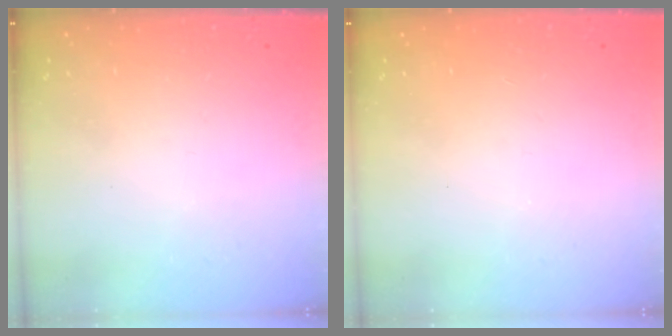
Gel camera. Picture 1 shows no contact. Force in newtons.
{"total": 0.7, "press": 0.7, "slide": 0.2}